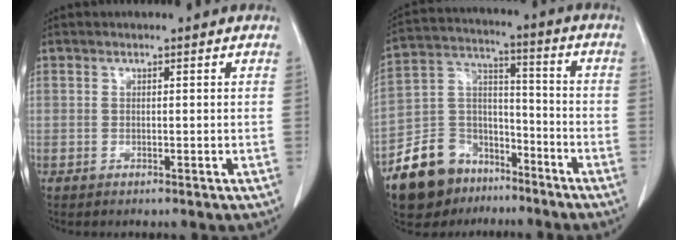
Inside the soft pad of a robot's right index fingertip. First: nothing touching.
{"total": 13.6, "force": [-9.3, 8.8, 4.6], "torque": [-0.097, 0.046, -0.159]}